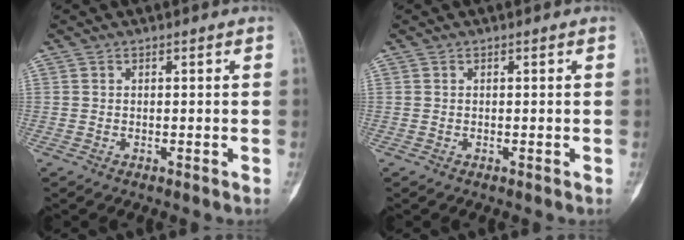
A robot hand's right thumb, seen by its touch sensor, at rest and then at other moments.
{"total": 0.0}